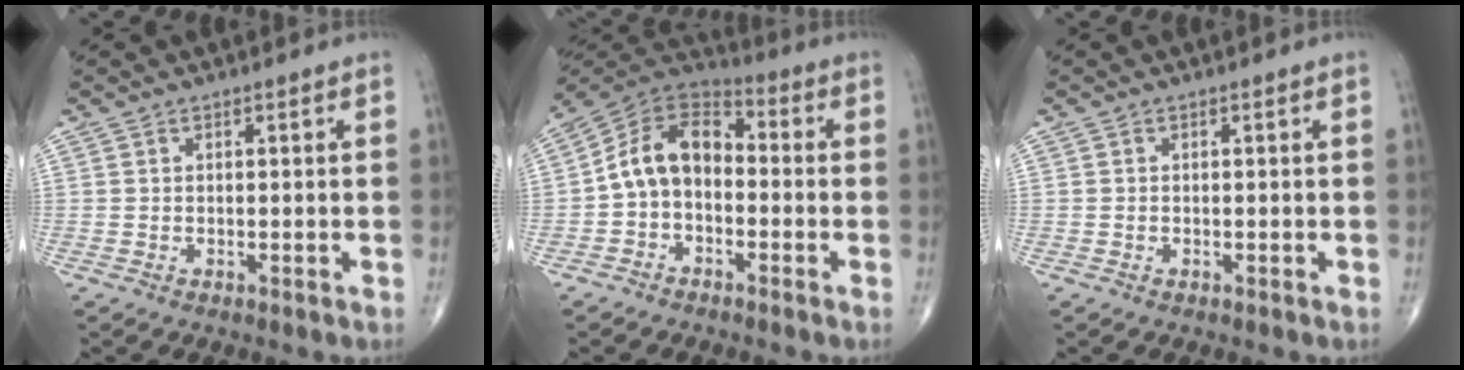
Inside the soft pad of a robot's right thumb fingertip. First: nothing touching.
{"total": 11.2, "force": [-1.4, 7.8, 7.8], "torque": [-0.119, 0.046, -0.044]}
{"total": 0.0}